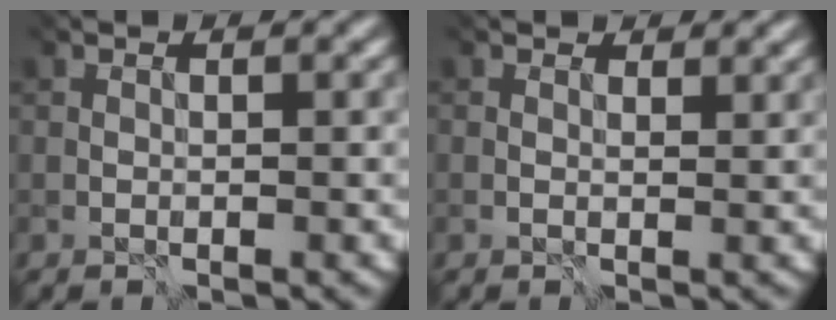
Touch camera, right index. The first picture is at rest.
{"total": 1.7, "force": [1.5, 0.3, 0.6], "torque": [-0.004, 0.000, 0.020]}